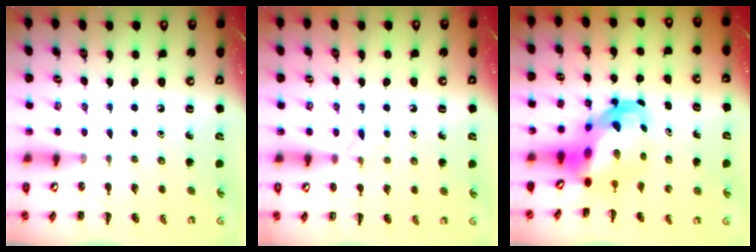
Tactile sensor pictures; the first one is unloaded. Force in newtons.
{"total": 6.1, "press": 5.8, "slide": 1.7}
{"total": 6.8, "press": 6.5, "slide": 1.9}